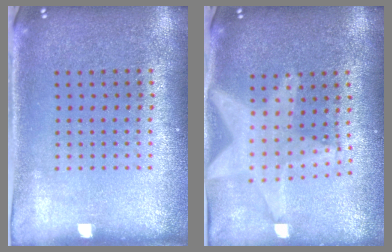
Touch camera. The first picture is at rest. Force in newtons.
{"total": 2.3, "press": 1.9, "slide": 1.3}